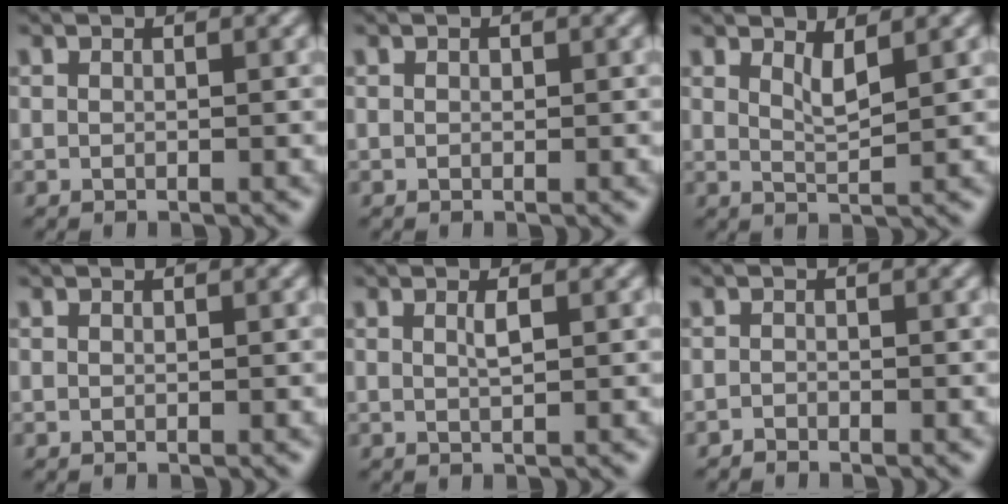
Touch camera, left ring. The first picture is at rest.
{"total": 0.0}
{"total": 1.8, "force": [1.2, 0.3, 1.3], "torque": [-0.025, -0.006, 0.022]}
{"total": 0.0}
{"total": 1.0, "force": [0.4, 0.2, 0.9], "torque": [-0.018, 0.002, 0.006]}
{"total": 0.7, "force": [-0.7, 0.1, 0.1], "torque": [0.000, 0.000, -0.016]}